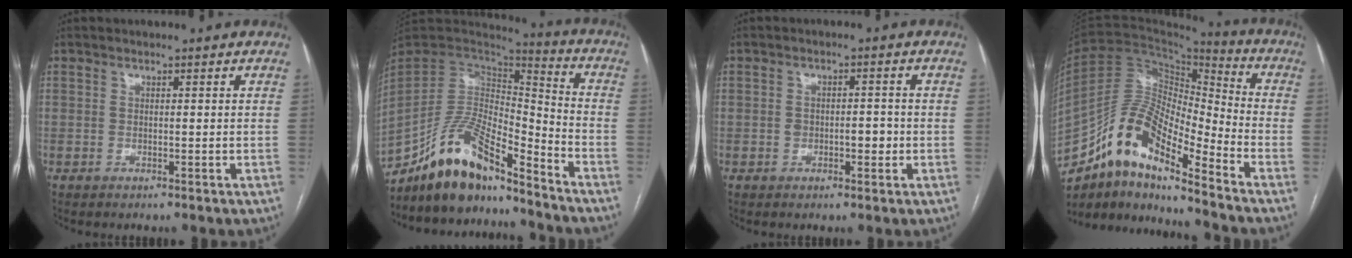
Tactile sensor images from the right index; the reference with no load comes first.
{"total": 15.1, "force": [-12.8, 3.5, 7.4], "torque": [-0.130, 0.035, -0.233]}
{"total": 4.1, "force": [-0.9, 1.7, 3.7], "torque": [-0.066, 0.010, -0.009]}
{"total": 14.9, "force": [-11.0, 3.7, 9.4], "torque": [-0.171, 0.040, -0.196]}